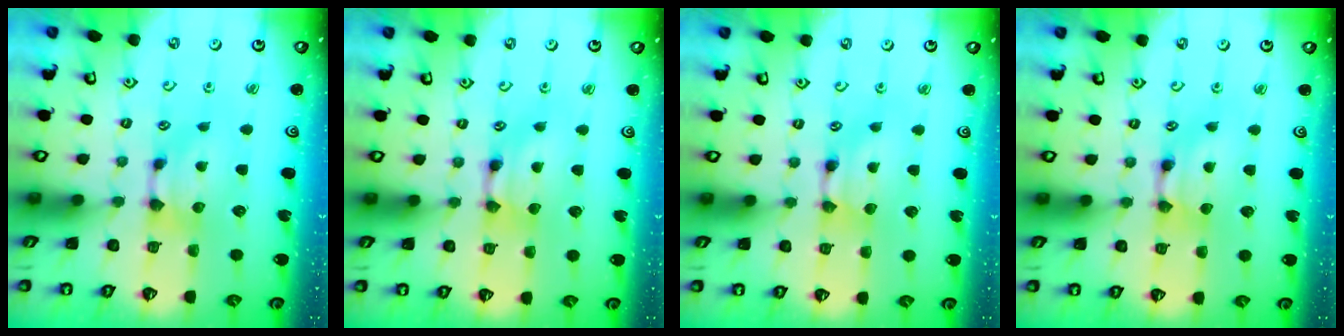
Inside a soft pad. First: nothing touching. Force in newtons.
{"total": 1.9, "press": 1.9, "slide": 0.1}
{"total": 1.8, "press": 1.8, "slide": 0.2}
{"total": 1.9, "press": 1.9, "slide": 0.1}